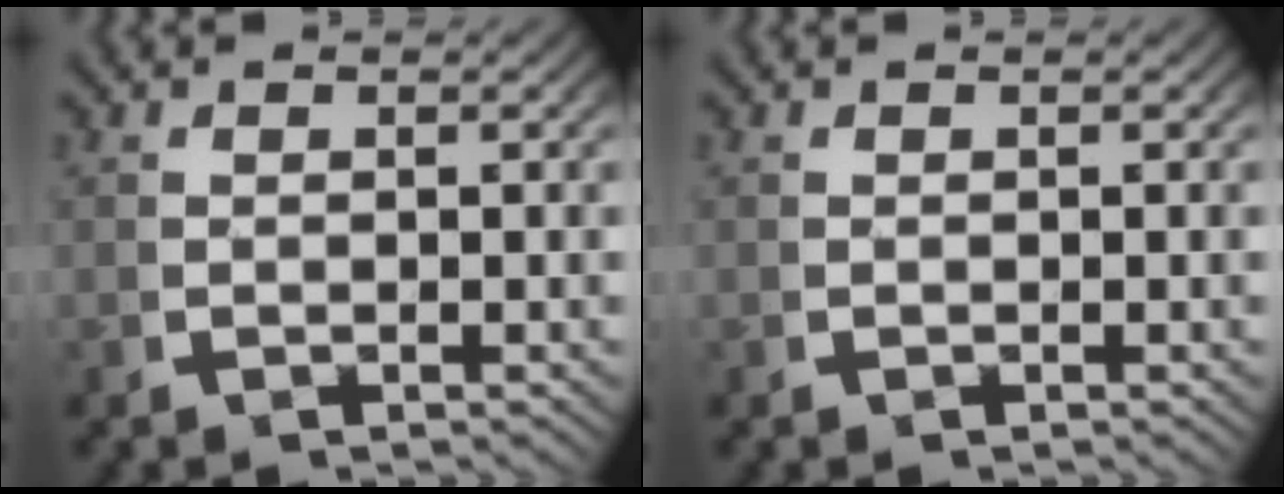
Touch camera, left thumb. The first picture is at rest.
{"total": 0.6, "force": [0.3, -0.5, -0.2], "torque": [0.007, -0.001, 0.007]}